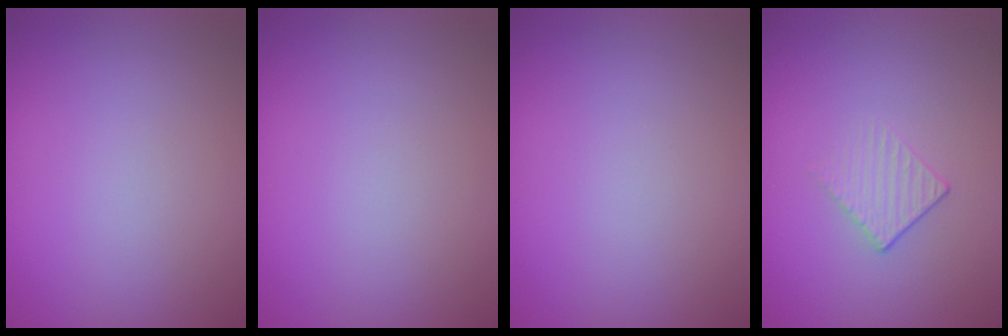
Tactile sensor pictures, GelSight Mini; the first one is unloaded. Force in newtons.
{"total": 0.0}
{"total": 0.0}
{"total": 1.3, "press": 0.7, "slide": 1.1}